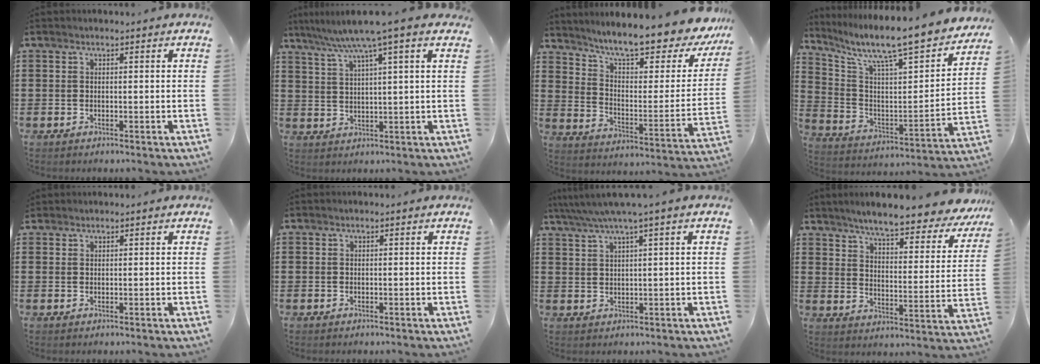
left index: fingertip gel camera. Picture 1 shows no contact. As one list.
[{"total": 6.6, "force": [4.6, -0.6, 4.7], "torque": [-0.104, -0.018, 0.075]}, {"total": 10.9, "force": [9.3, 1.0, 5.6], "torque": [-0.121, -0.068, 0.152]}, {"total": 9.7, "force": [8.4, 0.8, 4.8], "torque": [-0.115, -0.074, 0.131]}, {"total": 0.7, "force": [0.7, 0.3, 0.0], "torque": [-0.003, 0.001, 0.014]}, {"total": 0.0}, {"total": 3.7, "force": [2.0, -0.5, 3.0], "torque": [-0.062, -0.005, 0.033]}, {"total": 6.7, "force": [6.1, 0.1, 2.7], "torque": [-0.074, -0.043, 0.099]}]